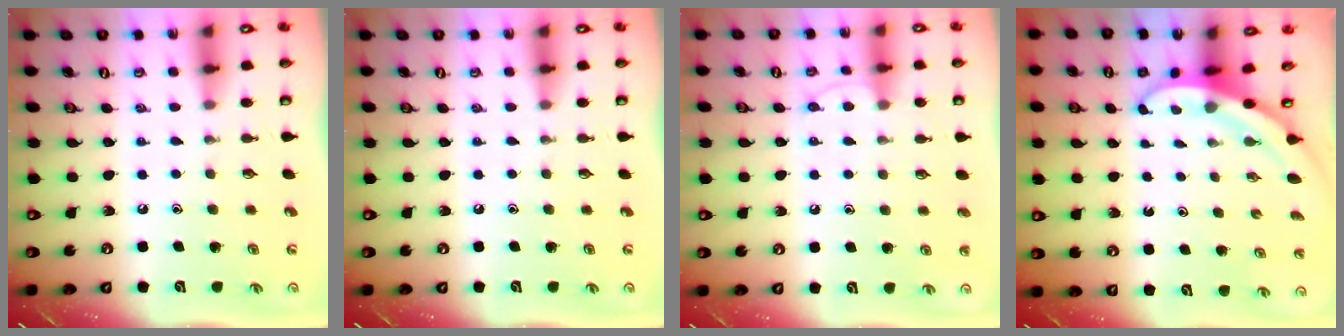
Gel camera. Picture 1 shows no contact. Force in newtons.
{"total": 0.0}
{"total": 7.2, "press": 7.1, "slide": 0.7}
{"total": 3.5, "press": 3.5, "slide": 0.1}